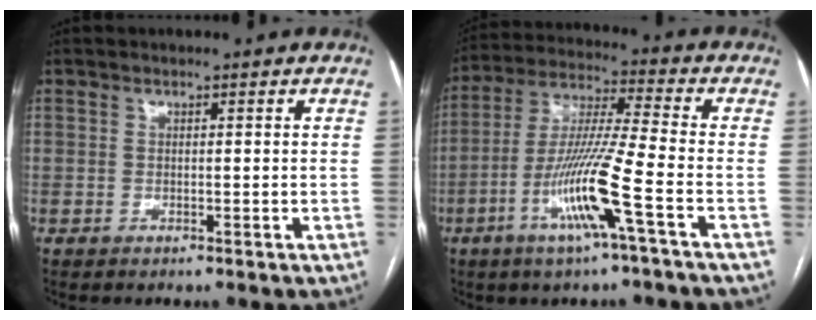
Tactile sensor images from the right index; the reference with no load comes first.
{"total": 12.8, "force": [-5.0, -0.9, 11.8], "torque": [-0.235, -0.008, -0.100]}